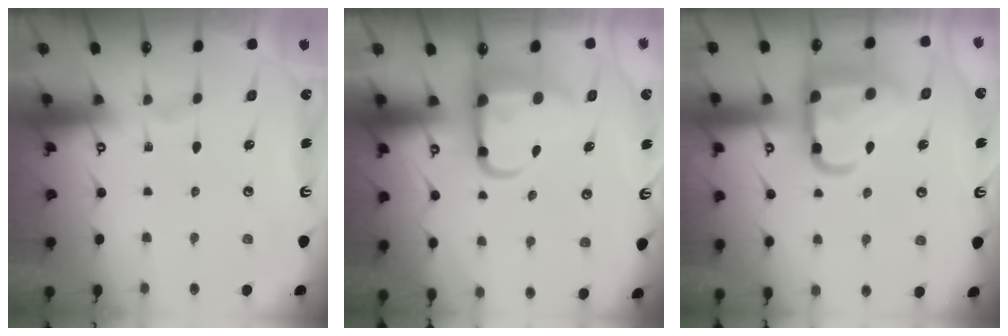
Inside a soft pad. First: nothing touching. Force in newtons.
{"total": 8.1, "press": 7.9, "slide": 1.6}
{"total": 15.1, "press": 15.1, "slide": 1.3}